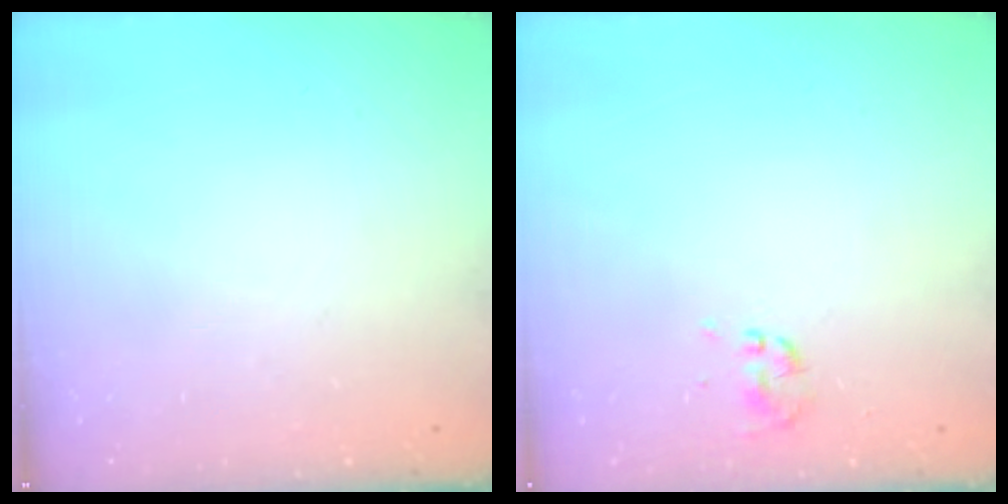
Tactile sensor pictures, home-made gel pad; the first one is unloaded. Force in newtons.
{"total": 0.0}